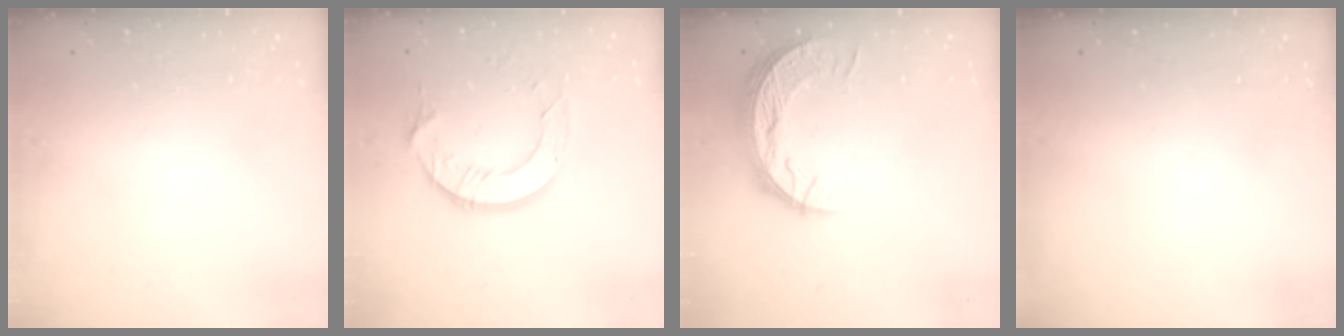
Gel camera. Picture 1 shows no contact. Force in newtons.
{"total": 11.2, "press": 11.1, "slide": 1.3}
{"total": 9.9, "press": 9.9, "slide": 0.7}
{"total": 0.0}